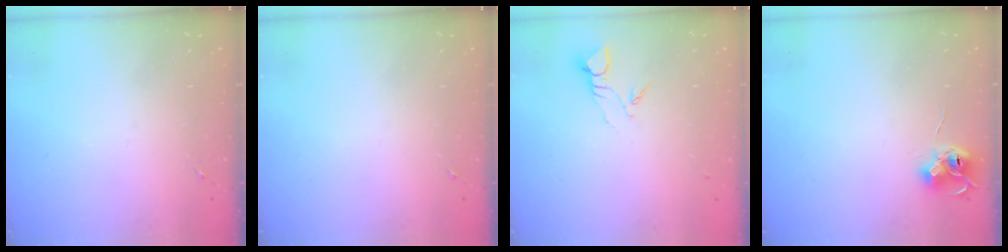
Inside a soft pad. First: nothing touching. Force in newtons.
{"total": 0.0}
{"total": 3.7, "press": 3.7, "slide": 0.1}
{"total": 8.7, "press": 8.7, "slide": 0.4}